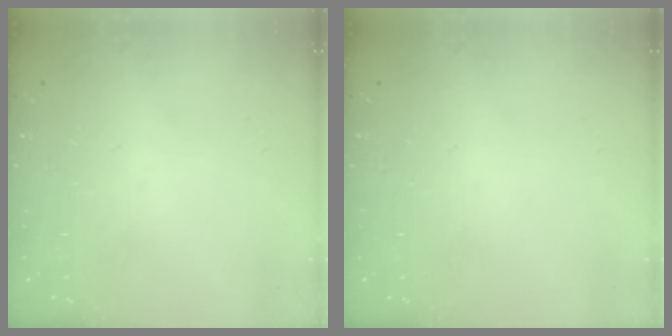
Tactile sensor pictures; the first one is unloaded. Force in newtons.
{"total": 0.0}